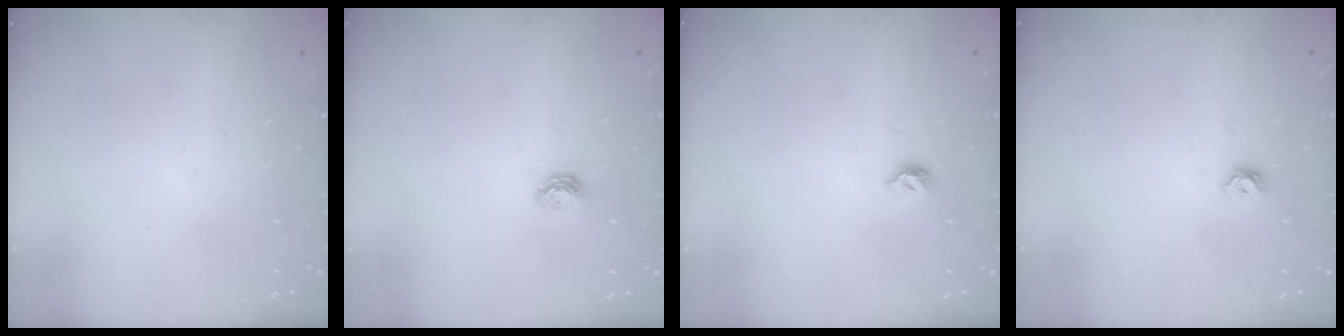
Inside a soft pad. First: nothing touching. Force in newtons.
{"total": 5.1, "press": 5.1, "slide": 0.5}
{"total": 4.8, "press": 4.7, "slide": 1.0}
{"total": 5.5, "press": 5.5, "slide": 0.7}